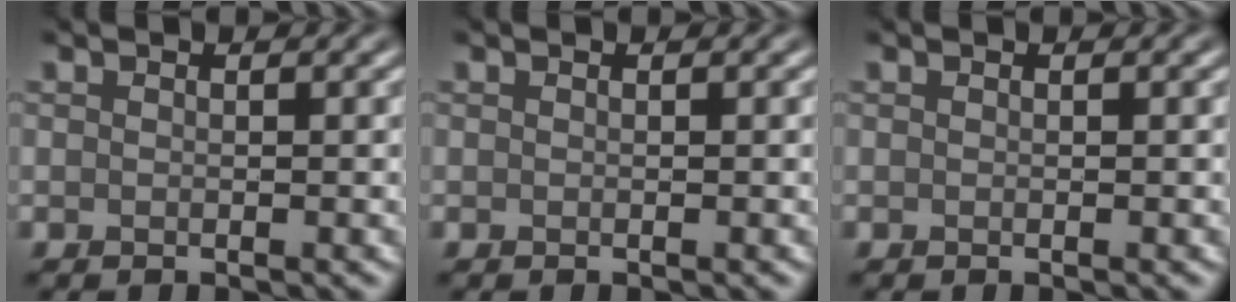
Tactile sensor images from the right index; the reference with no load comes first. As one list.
[{"total": 0.0}, {"total": 0.0}]